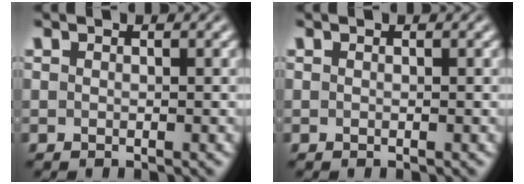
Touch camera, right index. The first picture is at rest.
{"total": 0.0}